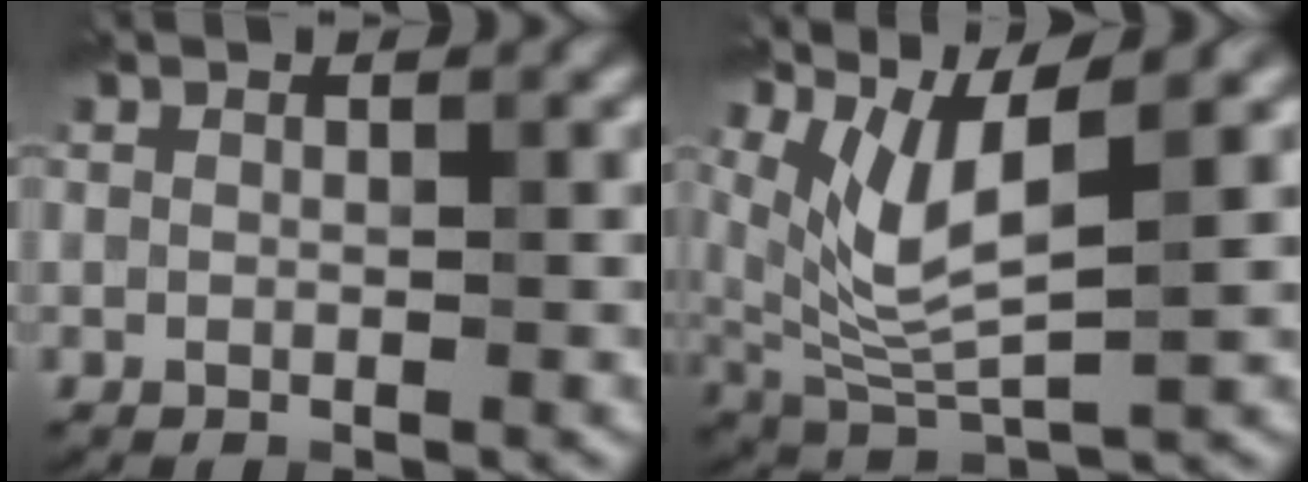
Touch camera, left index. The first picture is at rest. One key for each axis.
{"total": 6.4, "fx": 3.1, "fy": 1.6, "fz": 5.3, "tx": -0.119, "ty": -0.009, "tz": 0.068}